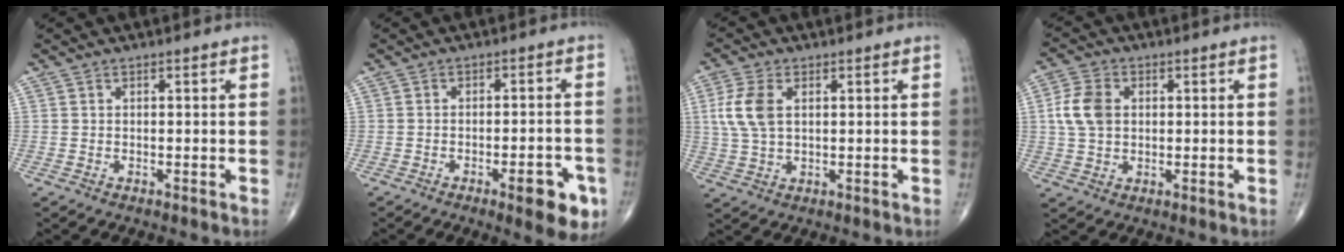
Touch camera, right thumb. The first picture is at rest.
{"total": 8.6, "force": [-4.1, 2.6, 7.1], "torque": [-0.072, 0.015, -0.049]}
{"total": 7.2, "force": [1.6, 4.2, 5.7], "torque": [-0.130, 0.003, 0.035]}
{"total": 7.1, "force": [1.0, 5.1, 4.8], "torque": [-0.094, 0.005, 0.017]}